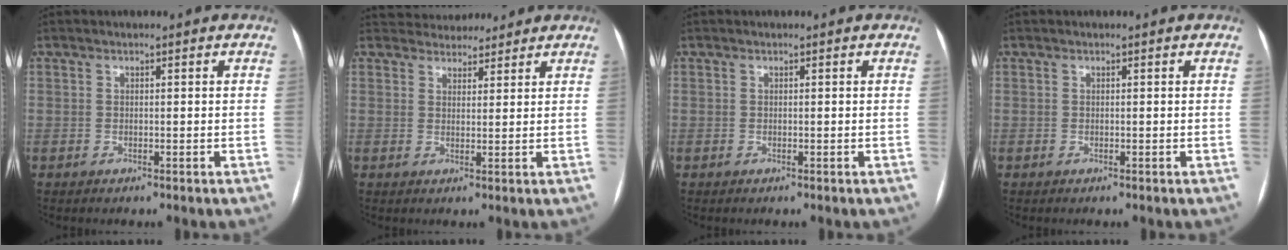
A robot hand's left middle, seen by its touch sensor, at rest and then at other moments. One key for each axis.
{"total": 5.6, "fx": 5.2, "fy": 1.9, "fz": 0.4, "tx": 0.000, "ty": 0.016, "tz": 0.074}
{"total": 0.0}
{"total": 0.0}